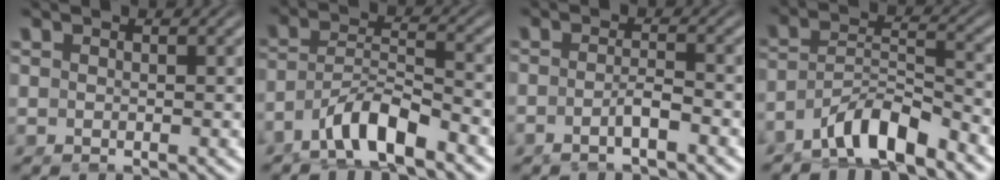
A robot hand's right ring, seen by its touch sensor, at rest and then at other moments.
{"total": 5.1, "force": [-3.1, 2.5, 3.2], "torque": [-0.073, -0.026, -0.043]}
{"total": 2.3, "force": [-1.7, 0.1, 1.5], "torque": [-0.028, -0.004, -0.031]}
{"total": 6.1, "force": [-4.3, 3.0, 3.3], "torque": [-0.067, -0.027, -0.061]}